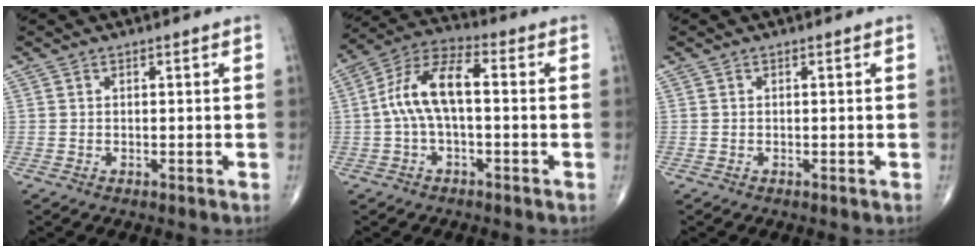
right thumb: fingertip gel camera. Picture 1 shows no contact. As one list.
[{"total": 10.8, "force": [-0.1, 4.8, 9.6], "torque": [-0.195, 0.042, -0.009]}, {"total": 0.0}]